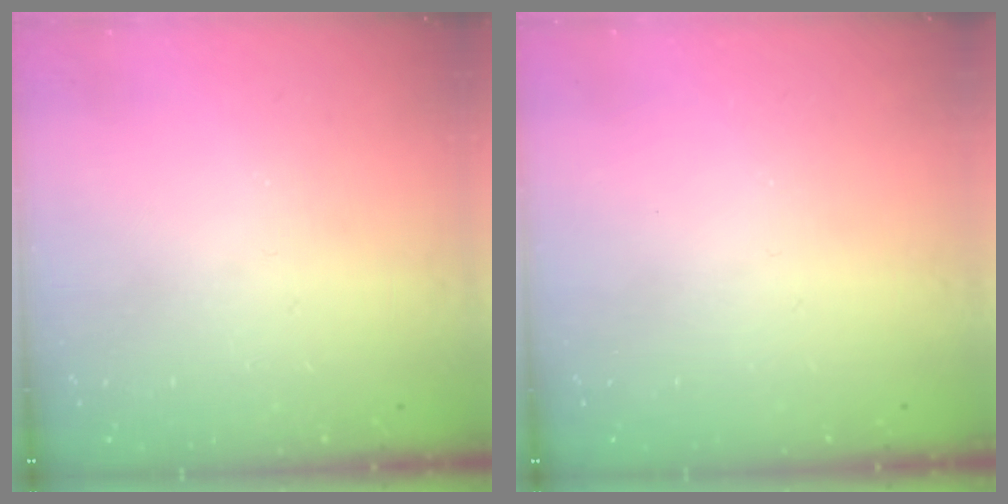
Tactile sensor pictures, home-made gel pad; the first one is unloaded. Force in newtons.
{"total": 0.0}